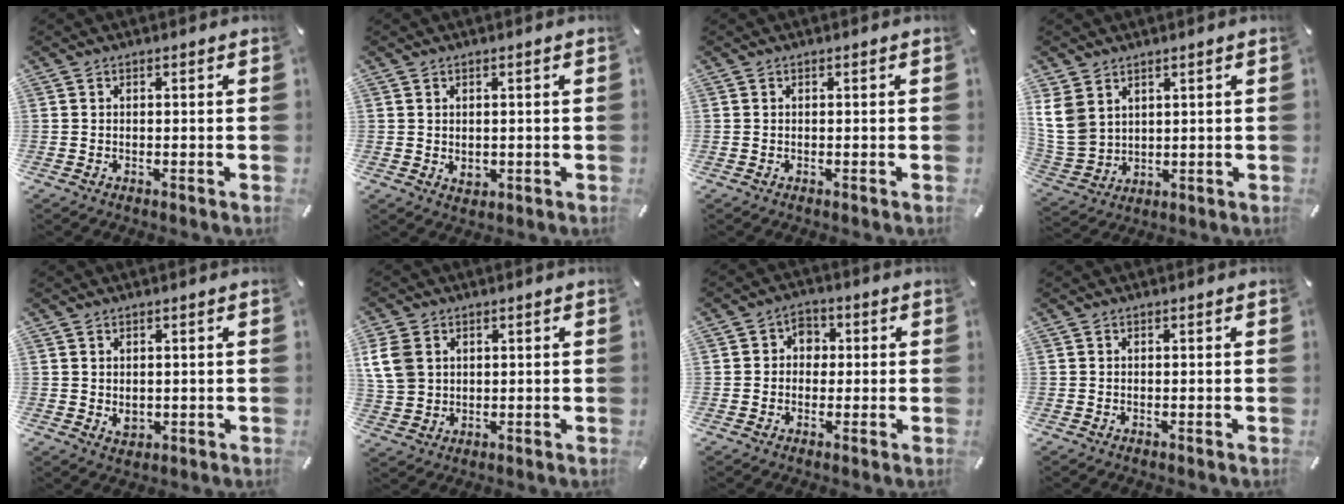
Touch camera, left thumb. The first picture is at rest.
{"total": 1.8, "force": [0.2, 1.7, 0.5], "torque": [-0.001, 0.000, 0.002]}
{"total": 0.0}
{"total": 9.0, "force": [3.8, 7.1, 4.0], "torque": [-0.127, -0.014, 0.072]}
{"total": 2.2, "force": [0.5, 2.0, 0.7], "torque": [-0.004, 0.000, 0.009]}
{"total": 7.6, "force": [2.2, 6.4, 3.4], "torque": [-0.101, 0.006, 0.044]}
{"total": 4.6, "force": [-0.1, 4.3, 1.5], "torque": [-0.013, 0.009, -0.010]}
{"total": 0.0}